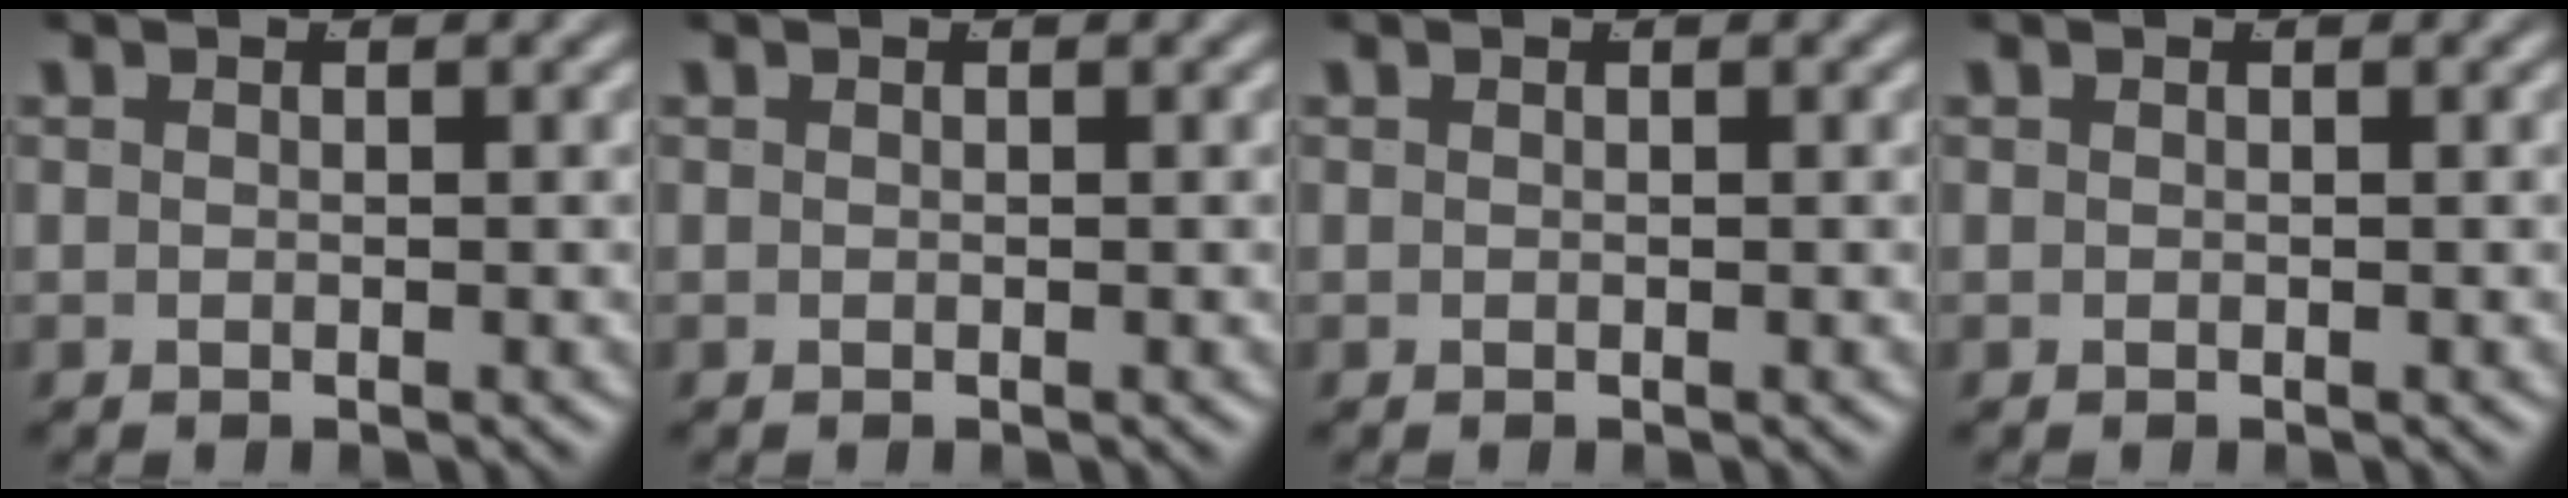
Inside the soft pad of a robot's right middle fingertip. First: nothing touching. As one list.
[{"total": 0.0}, {"total": 0.0}, {"total": 0.0}]